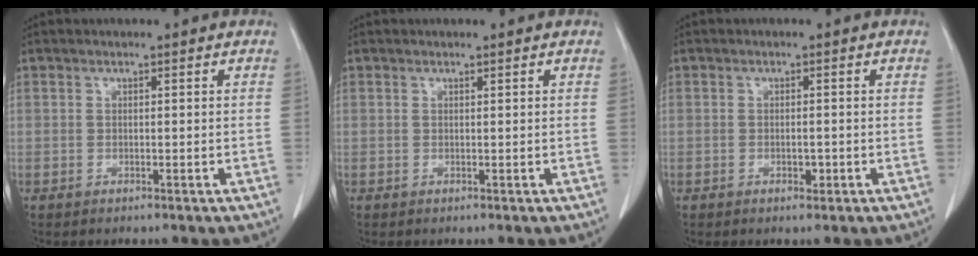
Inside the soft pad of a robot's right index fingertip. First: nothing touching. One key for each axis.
{"total": 0.0}
{"total": 1.3, "fx": -0.5, "fy": 0.5, "fz": 1.0, "tx": -0.020, "ty": 0.000, "tz": -0.005}